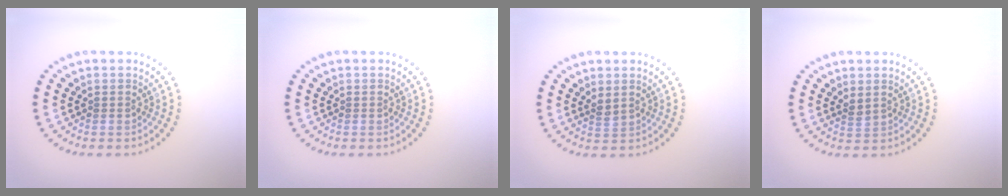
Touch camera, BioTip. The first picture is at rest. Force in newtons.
{"total": 0.0}
{"total": 1.0, "press": 0.8, "slide": 0.6}
{"total": 1.0, "press": 0.8, "slide": 0.6}